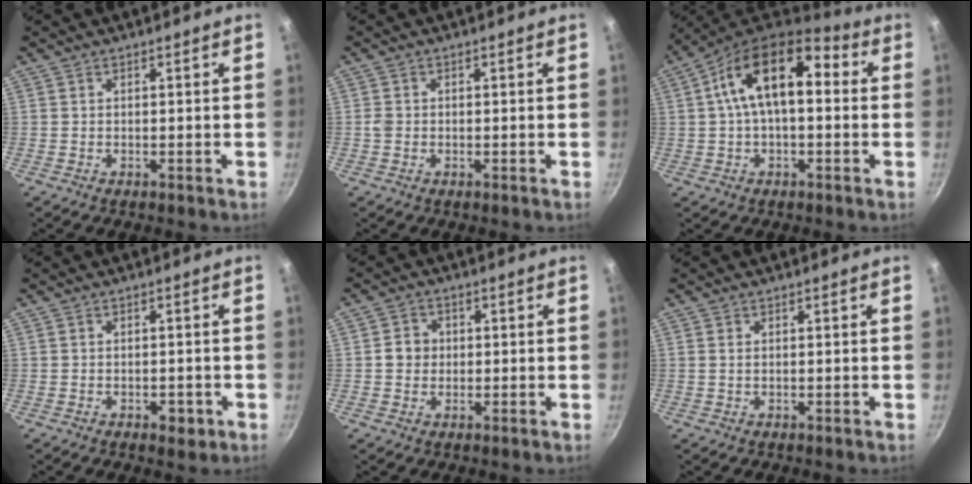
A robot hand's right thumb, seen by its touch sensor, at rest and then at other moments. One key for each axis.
{"total": 1.3, "fx": -0.1, "fy": 1.1, "fz": 0.7, "tx": -0.013, "ty": 0.002, "tz": -0.003}
{"total": 16.0, "fx": 2.6, "fy": 8.4, "fz": 13.4, "tx": -0.212, "ty": 0.043, "tz": 0.032}
{"total": 2.6, "fx": -1.2, "fy": 1.5, "fz": 1.8, "tx": -0.016, "ty": 0.005, "tz": -0.013}
{"total": 3.9, "fx": 0.1, "fy": 3.5, "fz": 1.6, "tx": -0.010, "ty": 0.008, "tz": -0.002}
{"total": 0.7, "fx": 0.2, "fy": 0.4, "fz": 0.5, "tx": -0.015, "ty": 0.001, "tz": 0.006}